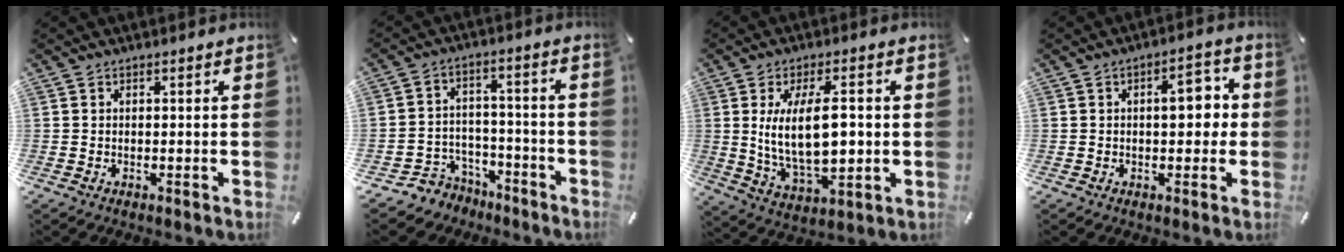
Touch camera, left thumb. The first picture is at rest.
{"total": 6.7, "force": [-4.2, 5.1, 1.2], "torque": [-0.028, 0.025, -0.080]}
{"total": 14.8, "force": [1.6, 6.8, 13.1], "torque": [-0.250, -0.010, 0.020]}
{"total": 7.4, "force": [0.5, 4.0, 6.2], "torque": [-0.070, -0.002, -0.004]}